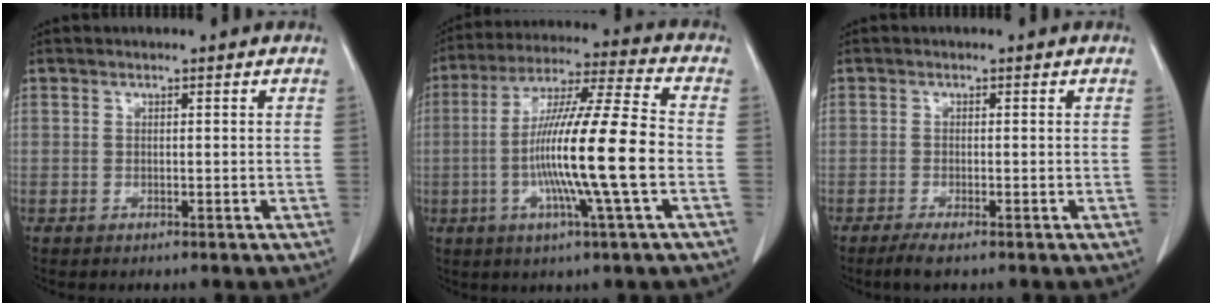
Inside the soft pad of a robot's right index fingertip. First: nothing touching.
{"total": 16.3, "force": [-2.9, -0.6, 16.0], "torque": [-0.289, -0.001, -0.060]}
{"total": 2.3, "force": [-1.6, 0.1, 1.6], "torque": [-0.031, -0.006, -0.031]}